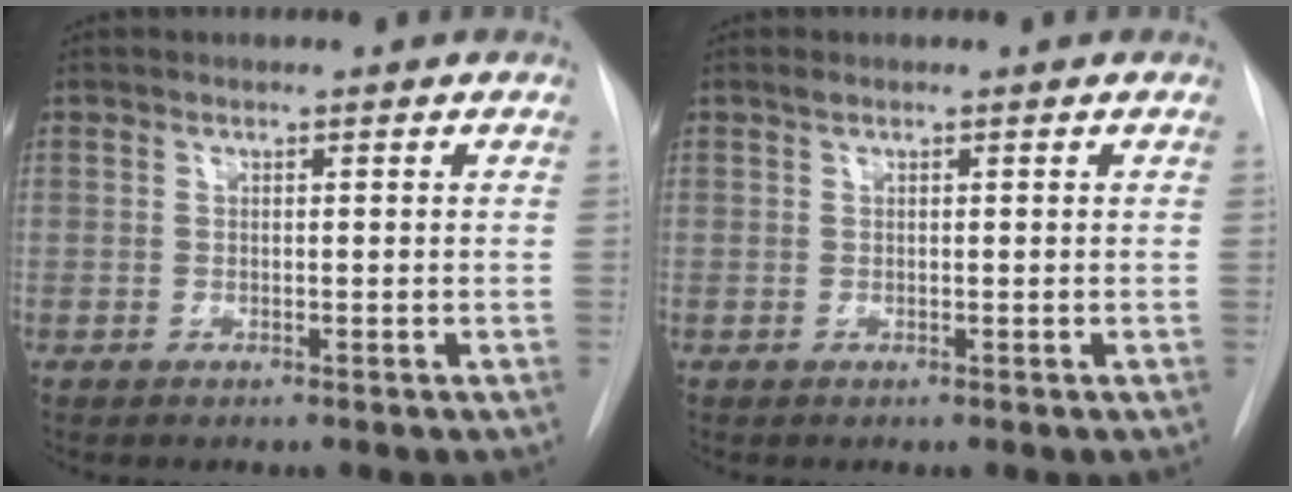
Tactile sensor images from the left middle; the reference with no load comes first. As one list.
[{"total": 0.5, "force": [0.4, 0.2, 0.3], "torque": [-0.009, 0.006, 0.008]}]